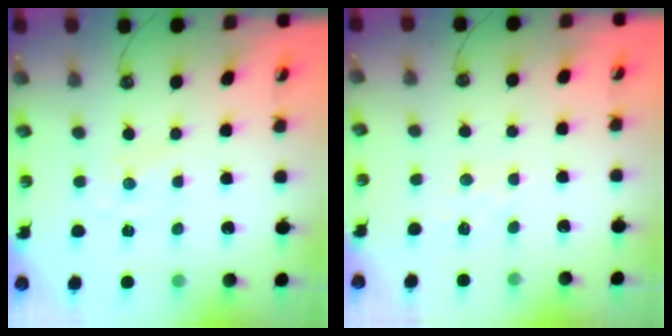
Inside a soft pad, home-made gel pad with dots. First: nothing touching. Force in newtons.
{"total": 5.0, "press": 4.9, "slide": 0.7}